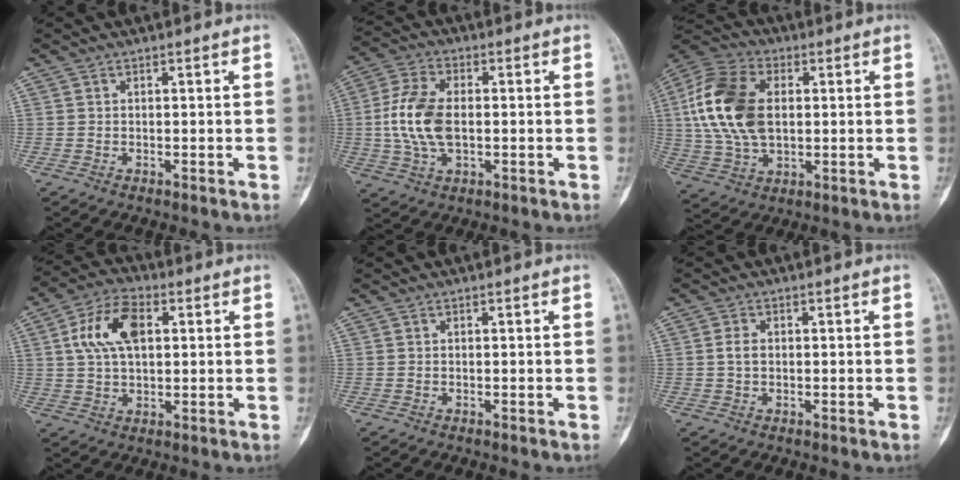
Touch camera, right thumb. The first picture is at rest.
{"total": 11.2, "force": [-0.3, 6.4, 9.2], "torque": [-0.195, 0.010, -0.007]}
{"total": 17.6, "force": [2.3, 11.0, 13.5], "torque": [-0.273, 0.010, 0.040]}
{"total": 11.0, "force": [2.6, 6.4, 8.6], "torque": [-0.157, 0.012, 0.043]}
{"total": 0.0}
{"total": 2.0, "force": [0.1, 1.4, 1.5], "torque": [-0.026, 0.004, 0.001]}